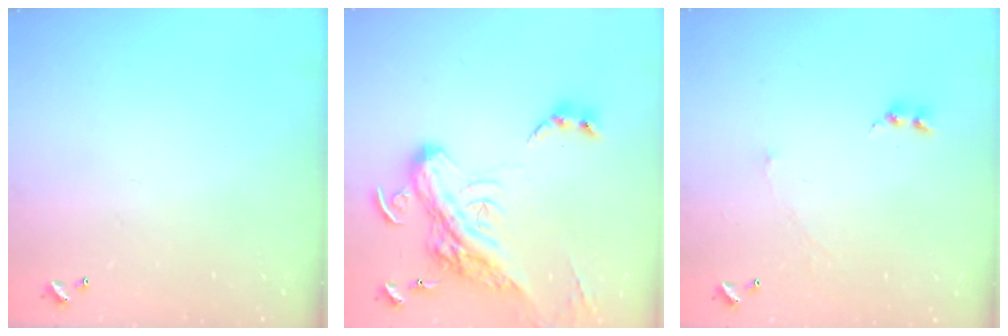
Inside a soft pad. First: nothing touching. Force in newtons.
{"total": 10.0, "press": 9.8, "slide": 2.3}
{"total": 2.0, "press": 1.9, "slide": 0.7}